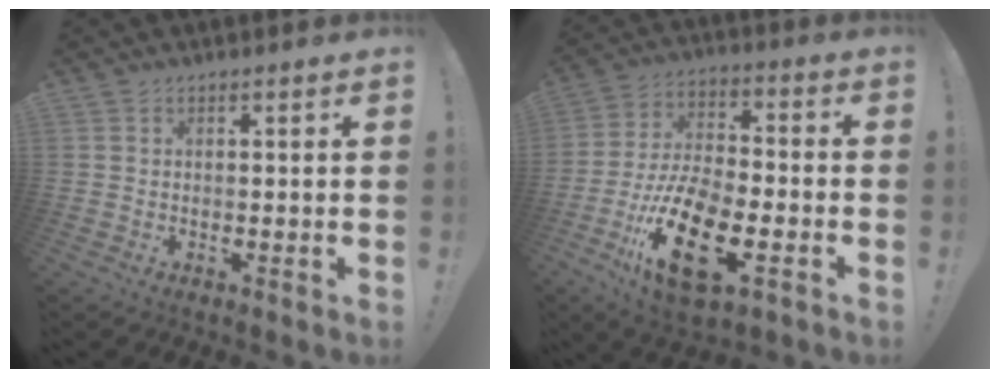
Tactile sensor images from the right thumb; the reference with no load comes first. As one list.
[{"total": 20.2, "force": [-8.6, 9.4, 15.6], "torque": [-0.302, 0.042, -0.139]}]